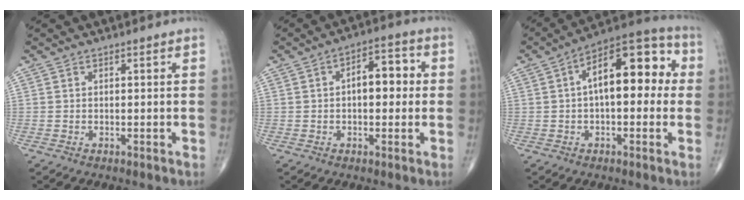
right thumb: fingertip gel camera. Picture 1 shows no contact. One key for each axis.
{"total": 7.8, "fx": 0.5, "fy": 4.2, "fz": 6.5, "tx": -0.072, "ty": 0.021, "tz": -0.001}
{"total": 15.7, "fx": 2.0, "fy": 7.7, "fz": 13.5, "tx": -0.177, "ty": 0.045, "tz": 0.021}